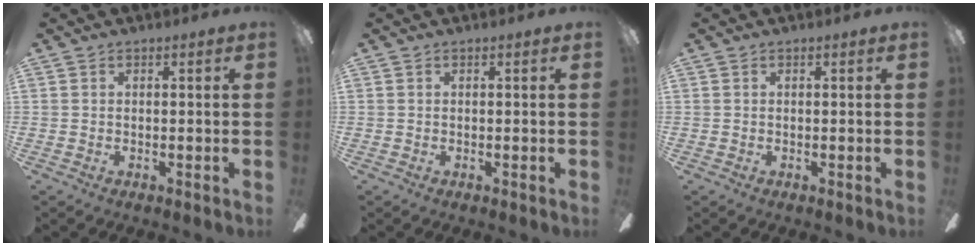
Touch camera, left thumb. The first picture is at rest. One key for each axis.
{"total": 0.0}
{"total": 0.0}